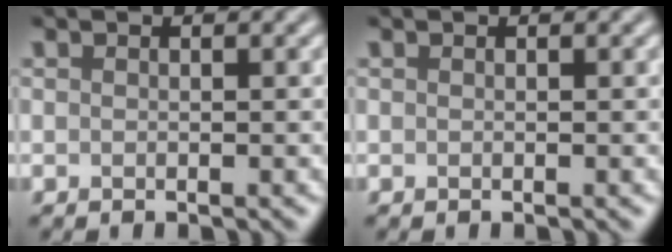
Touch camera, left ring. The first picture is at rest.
{"total": 0.0}